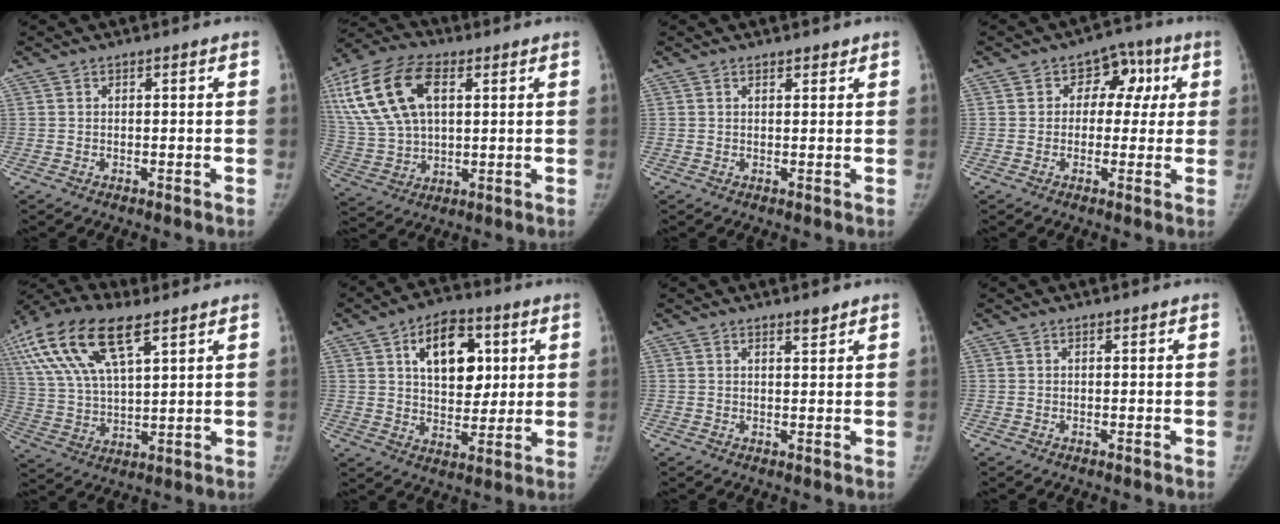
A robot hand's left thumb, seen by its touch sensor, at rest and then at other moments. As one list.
[{"total": 19.1, "force": [6.4, 11.0, 14.1], "torque": [-0.283, 0.005, 0.121]}, {"total": 1.2, "force": [1.0, 0.6, 0.3], "torque": [0.004, -0.006, 0.014]}, {"total": 7.9, "force": [1.5, 6.4, 4.4], "torque": [-0.004, 0.021, 0.010]}, {"total": 21.8, "force": [11.3, 9.5, 16.1], "torque": [-0.346, 0.003, 0.214]}, {"total": 14.4, "force": [4.8, 9.1, 10.0], "torque": [-0.106, -0.009, 0.078]}, {"total": 1.8, "force": [1.5, 0.4, 0.9], "torque": [-0.003, -0.012, 0.024]}, {"total": 0.0}]